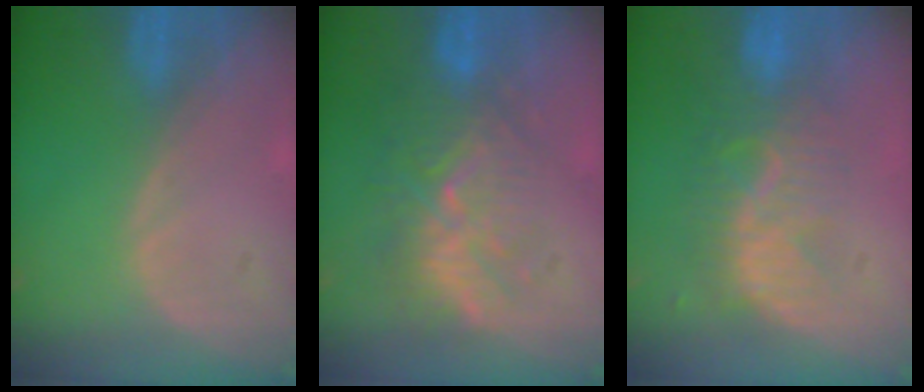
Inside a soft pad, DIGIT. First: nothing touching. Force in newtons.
{"total": 9.4, "press": 8.7, "slide": 3.5}
{"total": 8.6, "press": 7.7, "slide": 3.6}